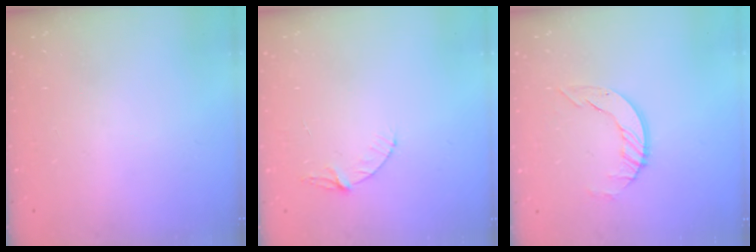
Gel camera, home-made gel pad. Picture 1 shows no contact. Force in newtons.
{"total": 4.7, "press": 4.7, "slide": 0.4}
{"total": 5.2, "press": 5.2, "slide": 0.5}